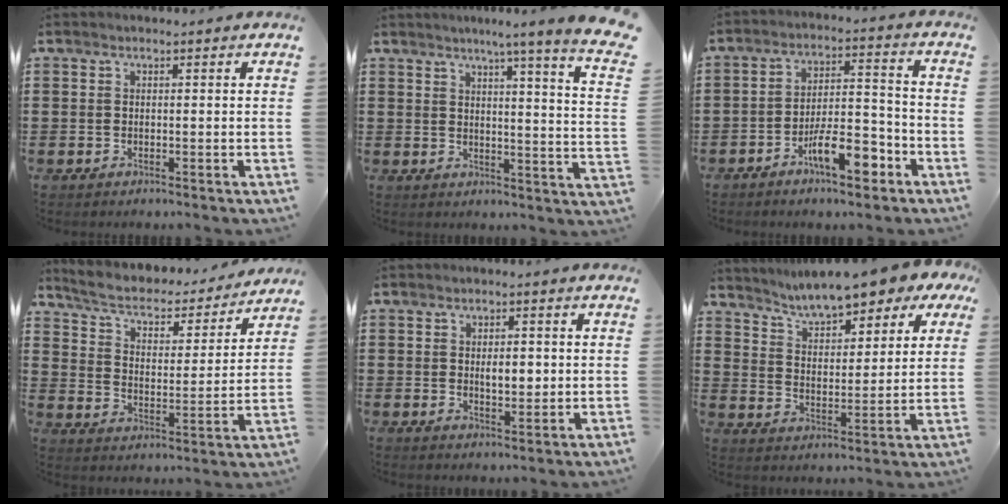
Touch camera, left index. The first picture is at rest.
{"total": 5.4, "force": [3.9, -1.7, 3.4], "torque": [-0.073, -0.036, 0.054]}
{"total": 9.1, "force": [-5.2, 2.9, 6.9], "torque": [-0.125, 0.014, -0.094]}
{"total": 4.6, "force": [3.9, 1.5, 1.9], "torque": [-0.058, -0.028, 0.058]}
{"total": 3.5, "force": [0.3, 1.6, 3.0], "torque": [-0.045, -0.001, 0.000]}
{"total": 7.7, "force": [6.9, 1.1, 3.1], "torque": [-0.082, -0.032, 0.118]}